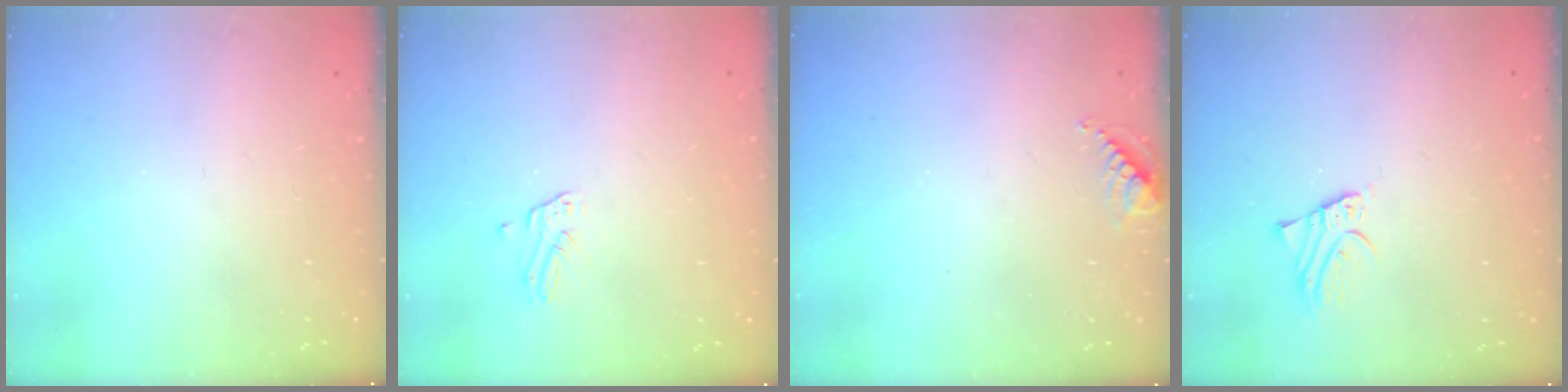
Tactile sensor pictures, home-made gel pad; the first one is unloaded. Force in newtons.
{"total": 1.8, "press": 1.8, "slide": 0.1}
{"total": 5.7, "press": 5.7, "slide": 0.7}
{"total": 2.1, "press": 2.1, "slide": 0.2}